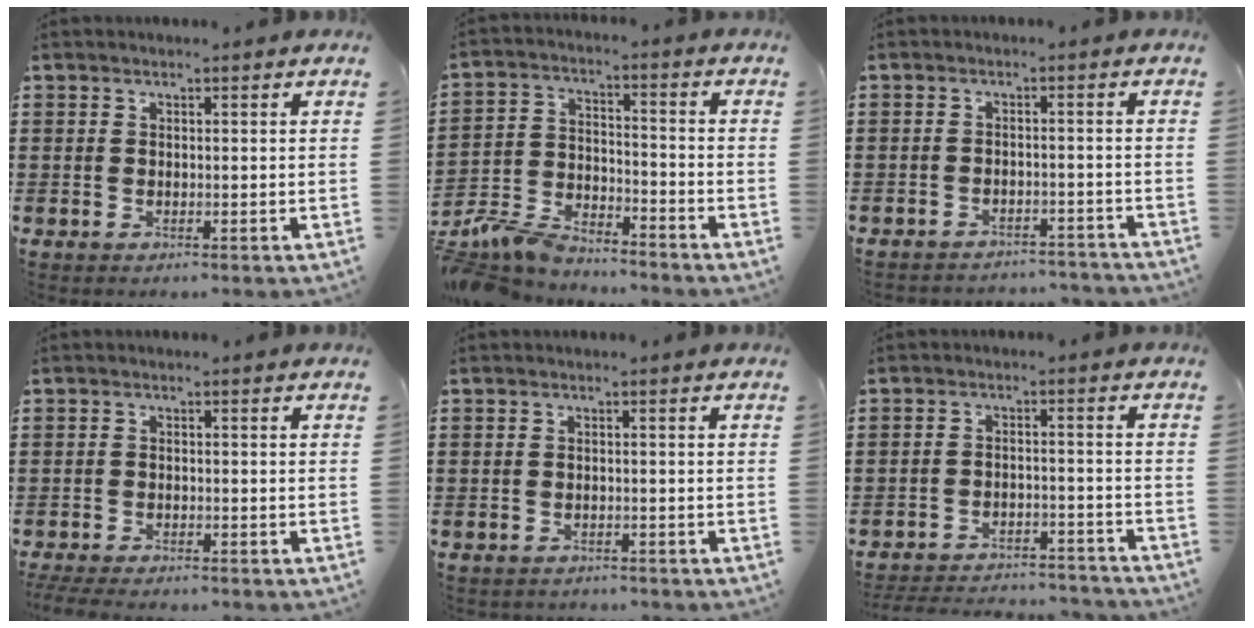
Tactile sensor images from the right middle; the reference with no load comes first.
{"total": 7.2, "force": [-7.0, 1.3, 1.4], "torque": [-0.050, 0.003, -0.143]}
{"total": 2.6, "force": [-2.6, 0.2, -0.1], "torque": [-0.007, -0.001, -0.056]}
{"total": 2.2, "force": [-2.1, 0.1, 0.5], "torque": [-0.020, -0.006, -0.046]}
{"total": 1.1, "force": [-1.1, 0.1, 0.0], "torque": [-0.005, -0.002, -0.023]}
{"total": 4.1, "force": [-4.1, 0.4, 0.6], "torque": [-0.021, -0.001, -0.087]}